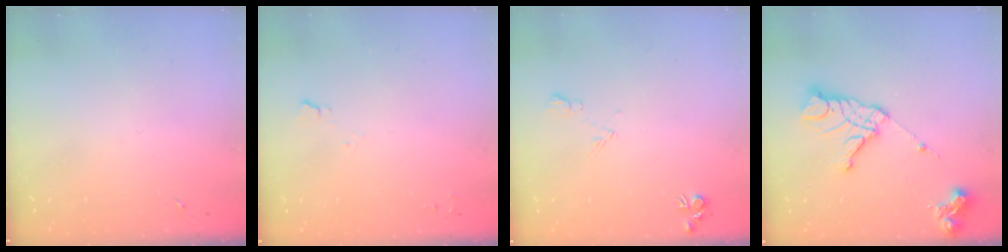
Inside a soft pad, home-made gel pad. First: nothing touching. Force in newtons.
{"total": 5.1, "press": 5.1, "slide": 0.6}
{"total": 5.8, "press": 5.8, "slide": 0.8}
{"total": 14.9, "press": 14.8, "slide": 1.6}